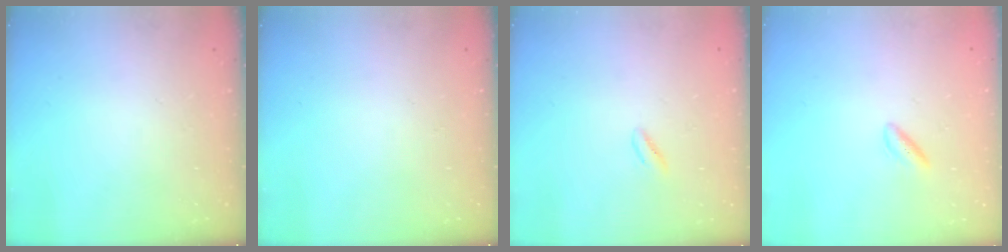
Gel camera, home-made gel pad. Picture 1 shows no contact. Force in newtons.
{"total": 0.0}
{"total": 1.9, "press": 1.7, "slide": 0.8}
{"total": 2.5, "press": 2.1, "slide": 1.2}